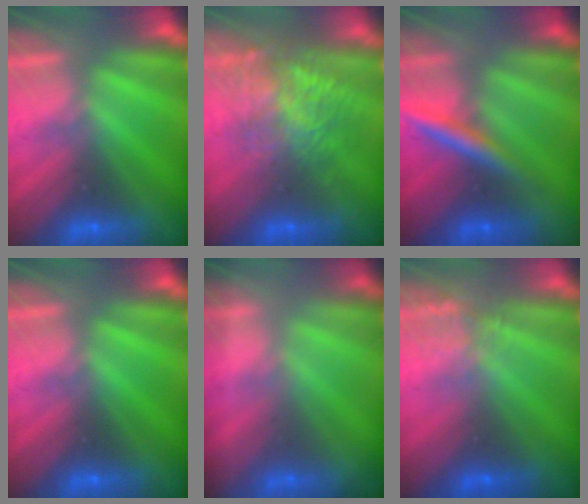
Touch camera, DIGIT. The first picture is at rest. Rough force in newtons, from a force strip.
{"total": 7.9}
{"total": 2.4}
{"total": 0.0}
{"total": 1.8}
{"total": 2.7}